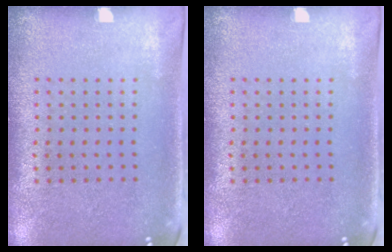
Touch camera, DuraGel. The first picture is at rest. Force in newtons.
{"total": 0.0}